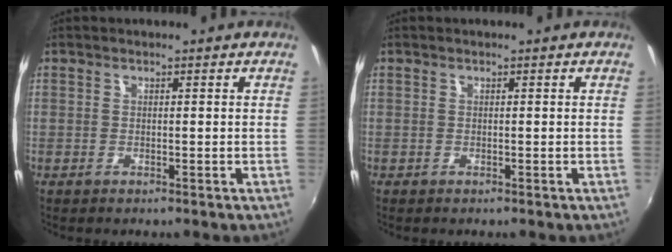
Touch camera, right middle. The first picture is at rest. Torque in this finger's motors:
{"motor_torque": [-0.06, -0.06, -0.03, 0.00]}